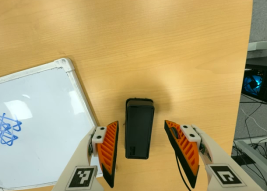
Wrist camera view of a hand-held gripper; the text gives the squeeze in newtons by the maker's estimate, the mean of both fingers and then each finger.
{"total": 0.0}